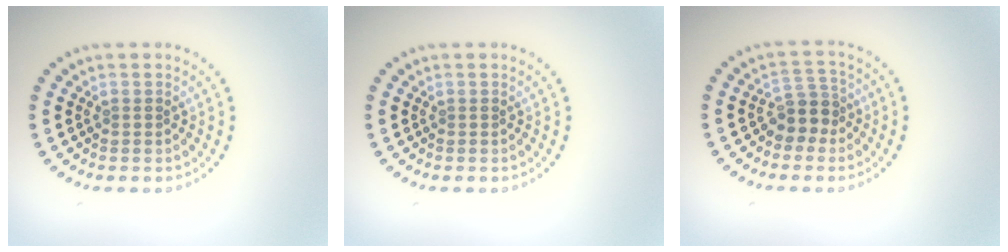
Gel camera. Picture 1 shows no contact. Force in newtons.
{"total": 0.0}
{"total": 2.8, "press": 2.2, "slide": 1.6}